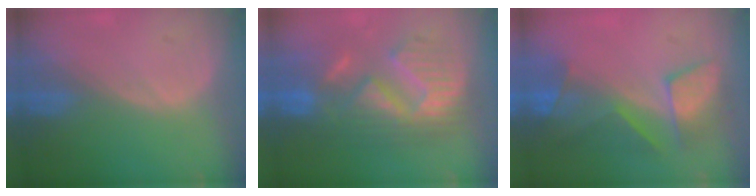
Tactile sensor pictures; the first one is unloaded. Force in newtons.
{"total": 11.5, "press": 11.4, "slide": 1.0}
{"total": 8.0, "press": 7.8, "slide": 1.8}